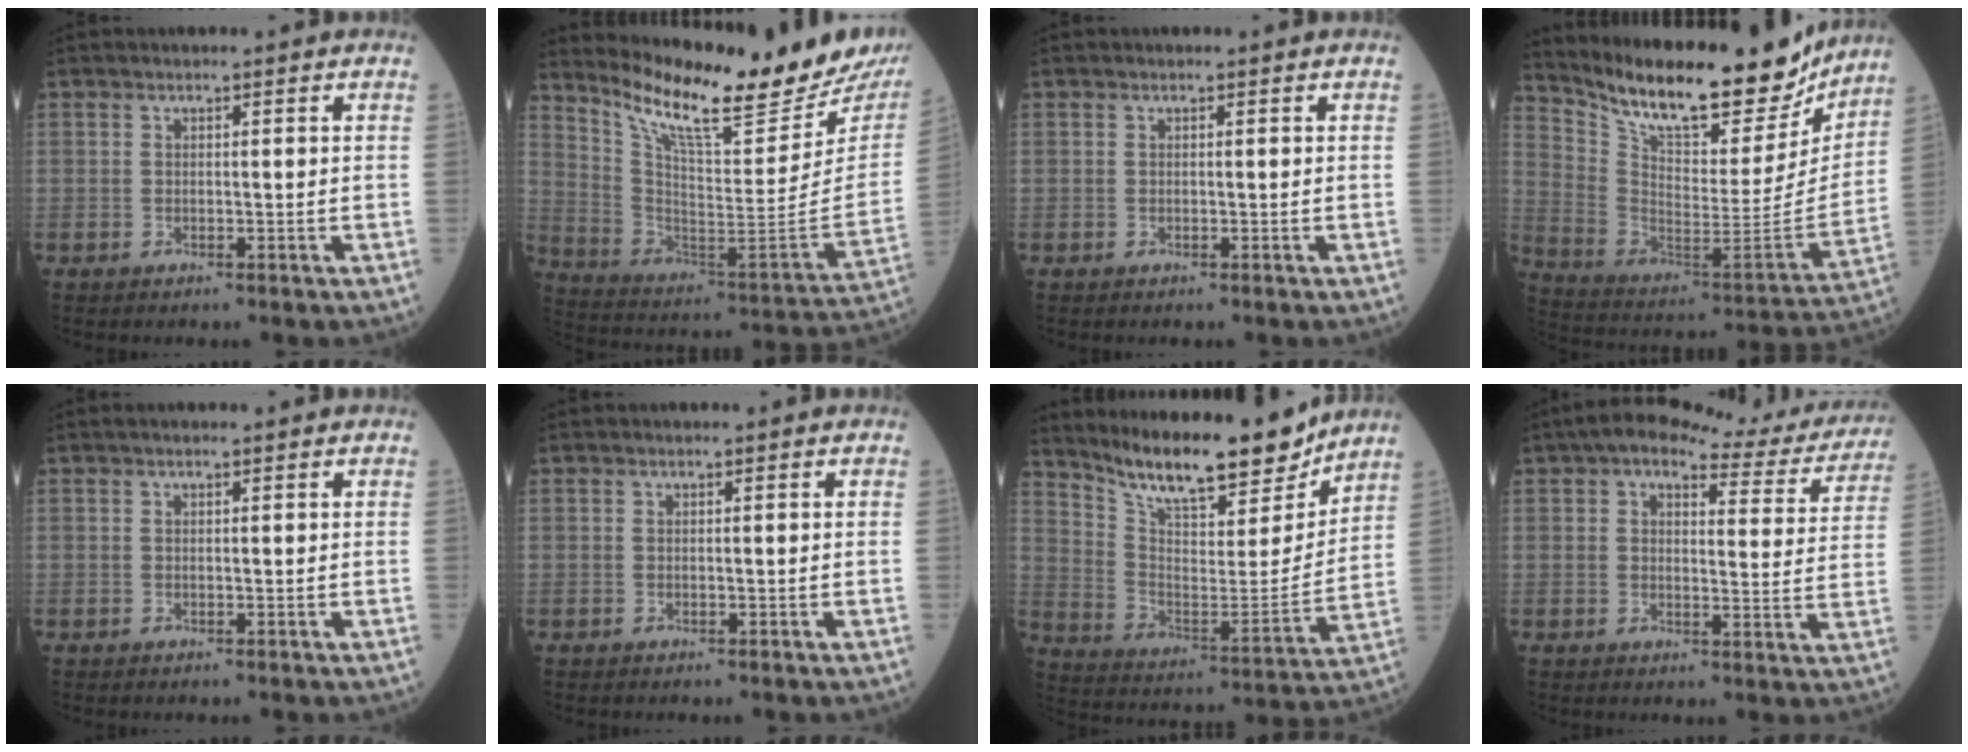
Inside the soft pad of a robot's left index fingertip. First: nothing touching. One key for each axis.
{"total": 24.1, "fx": 20.6, "fy": 2.4, "fz": 12.2, "tx": -0.214, "ty": -0.084, "tz": 0.305}
{"total": 0.0}
{"total": 24.0, "fx": 20.4, "fy": 6.4, "fz": 10.9, "tx": -0.193, "ty": -0.024, "tz": 0.313}
{"total": 0.9, "fx": 0.7, "fy": 0.1, "fz": 0.5, "tx": -0.010, "ty": 0.014, "tz": 0.011}
{"total": 0.0}
{"total": 18.9, "fx": 16.2, "fy": 3.9, "fz": 9.1, "tx": -0.157, "ty": -0.021, "tz": 0.266}
{"total": 15.2, "fx": 13.3, "fy": 4.2, "fz": 5.8, "tx": -0.060, "ty": 0.007, "tz": 0.144}